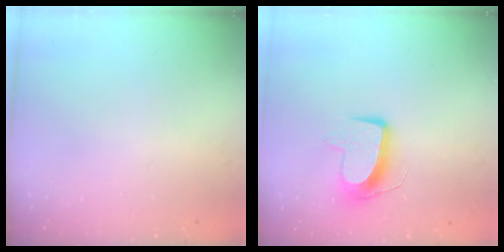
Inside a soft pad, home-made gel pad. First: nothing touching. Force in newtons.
{"total": 10.4, "press": 10.3, "slide": 0.8}